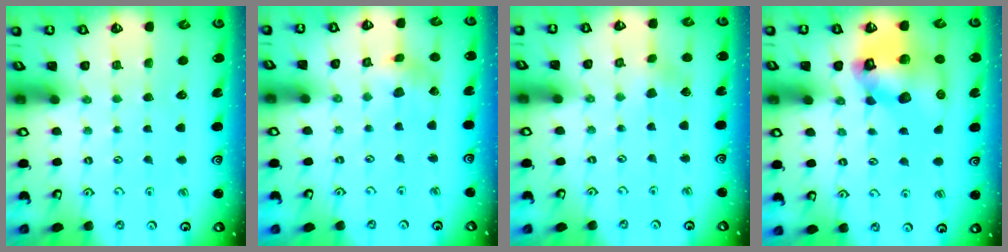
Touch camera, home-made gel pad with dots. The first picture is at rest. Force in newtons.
{"total": 4.5, "press": 4.5, "slide": 0.5}
{"total": 1.9, "press": 1.9, "slide": 0.2}
{"total": 15.7, "press": 15.5, "slide": 2.4}